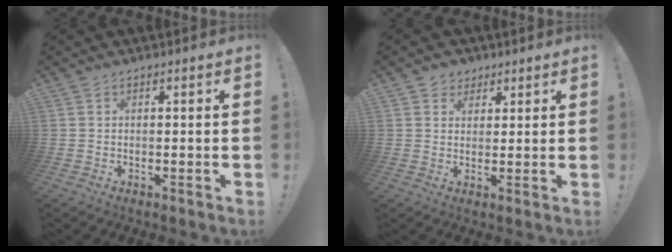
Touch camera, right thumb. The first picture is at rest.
{"total": 4.1, "force": [2.2, 3.4, 0.2], "torque": [0.007, -0.014, 0.040]}